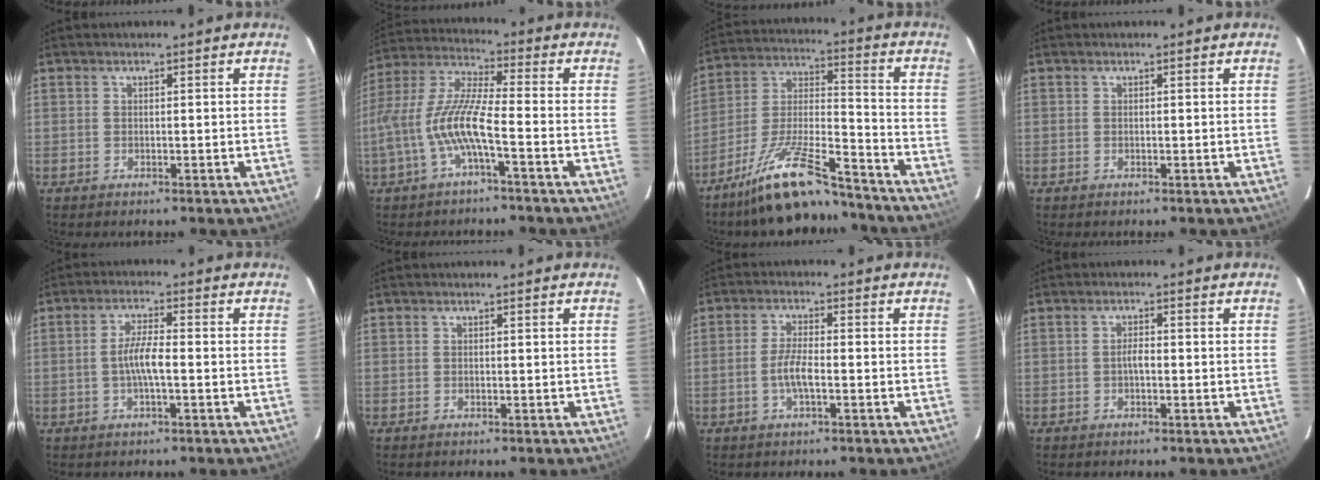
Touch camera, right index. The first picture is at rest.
{"total": 11.3, "force": [-4.2, 1.4, 10.5], "torque": [-0.225, 0.005, -0.079]}
{"total": 17.5, "force": [-14.1, 3.6, 9.9], "torque": [-0.192, 0.000, -0.238]}
{"total": 0.0}
{"total": 4.7, "force": [-1.0, 0.6, 4.5], "torque": [-0.088, 0.004, -0.018]}
{"total": 0.0}
{"total": 4.5, "force": [-1.4, 1.0, 4.2], "torque": [-0.086, 0.004, -0.027]}
{"total": 1.5, "force": [-0.4, 0.5, 1.4], "torque": [-0.027, 0.006, -0.009]}